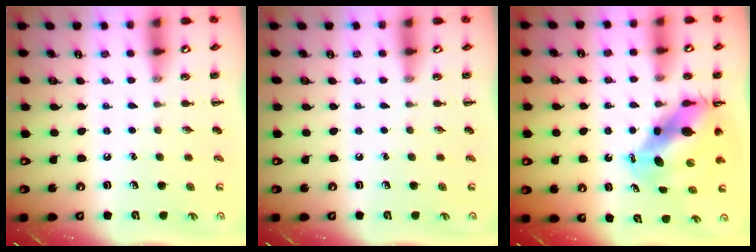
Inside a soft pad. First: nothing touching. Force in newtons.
{"total": 0.0}
{"total": 10.0, "press": 9.6, "slide": 2.8}